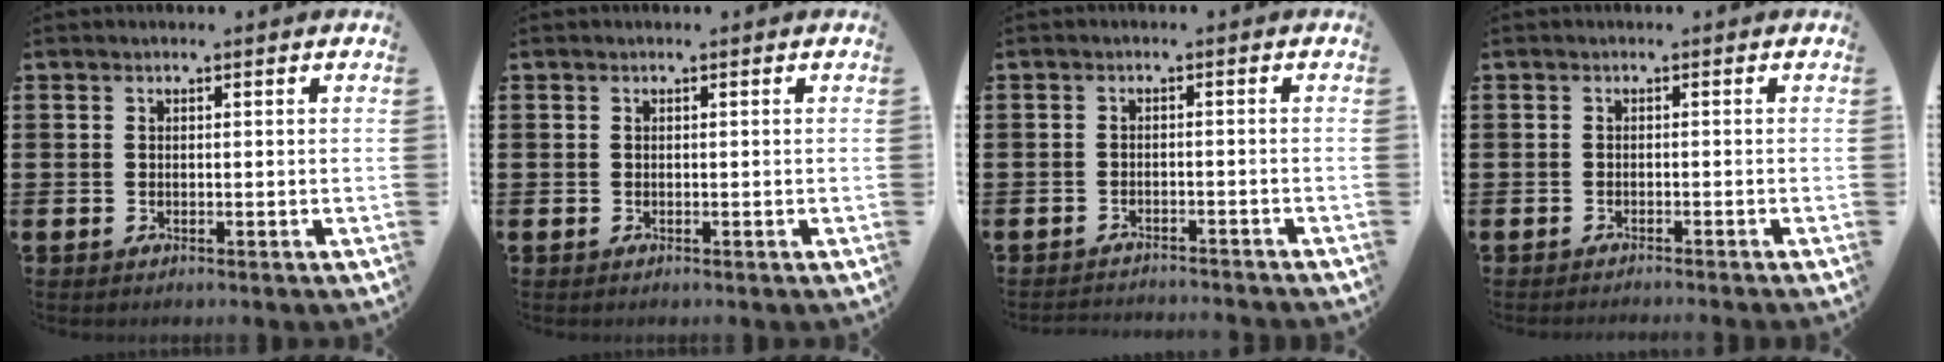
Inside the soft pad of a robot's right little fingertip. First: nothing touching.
{"total": 0.0}
{"total": 1.6, "force": [-1.6, -0.2, -0.1], "torque": [-0.002, 0.004, -0.035]}
{"total": 0.7, "force": [-0.6, -0.2, 0.0], "torque": [0.001, 0.001, -0.013]}